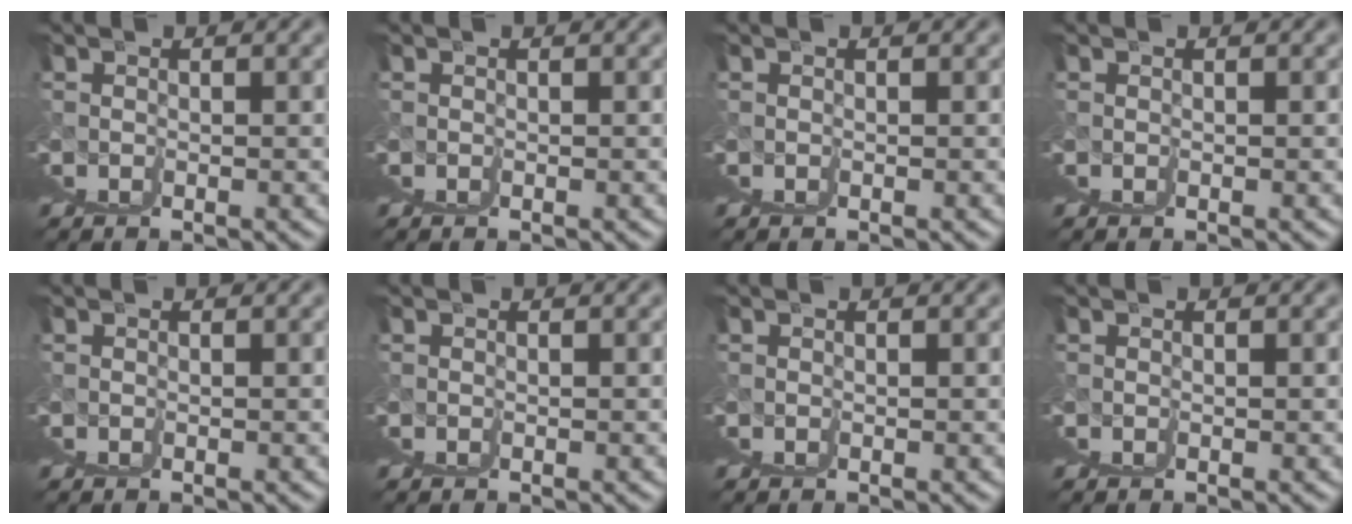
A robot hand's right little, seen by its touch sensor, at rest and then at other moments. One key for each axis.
{"total": 0.0}
{"total": 0.0}
{"total": 0.0}
{"total": 0.0}
{"total": 0.0}
{"total": 0.0}
{"total": 0.0}